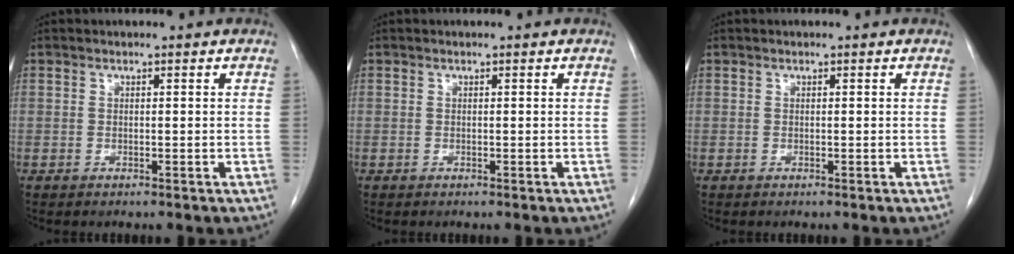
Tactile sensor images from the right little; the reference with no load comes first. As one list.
[{"total": 0.0}, {"total": 0.0}]